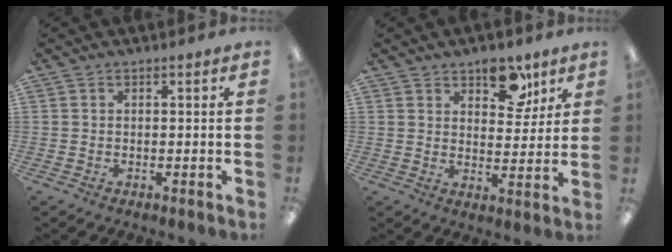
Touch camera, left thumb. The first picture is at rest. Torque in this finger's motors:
{"motor_torque": [0.85, 0.86, 0.76, -0.09, 0.00]}